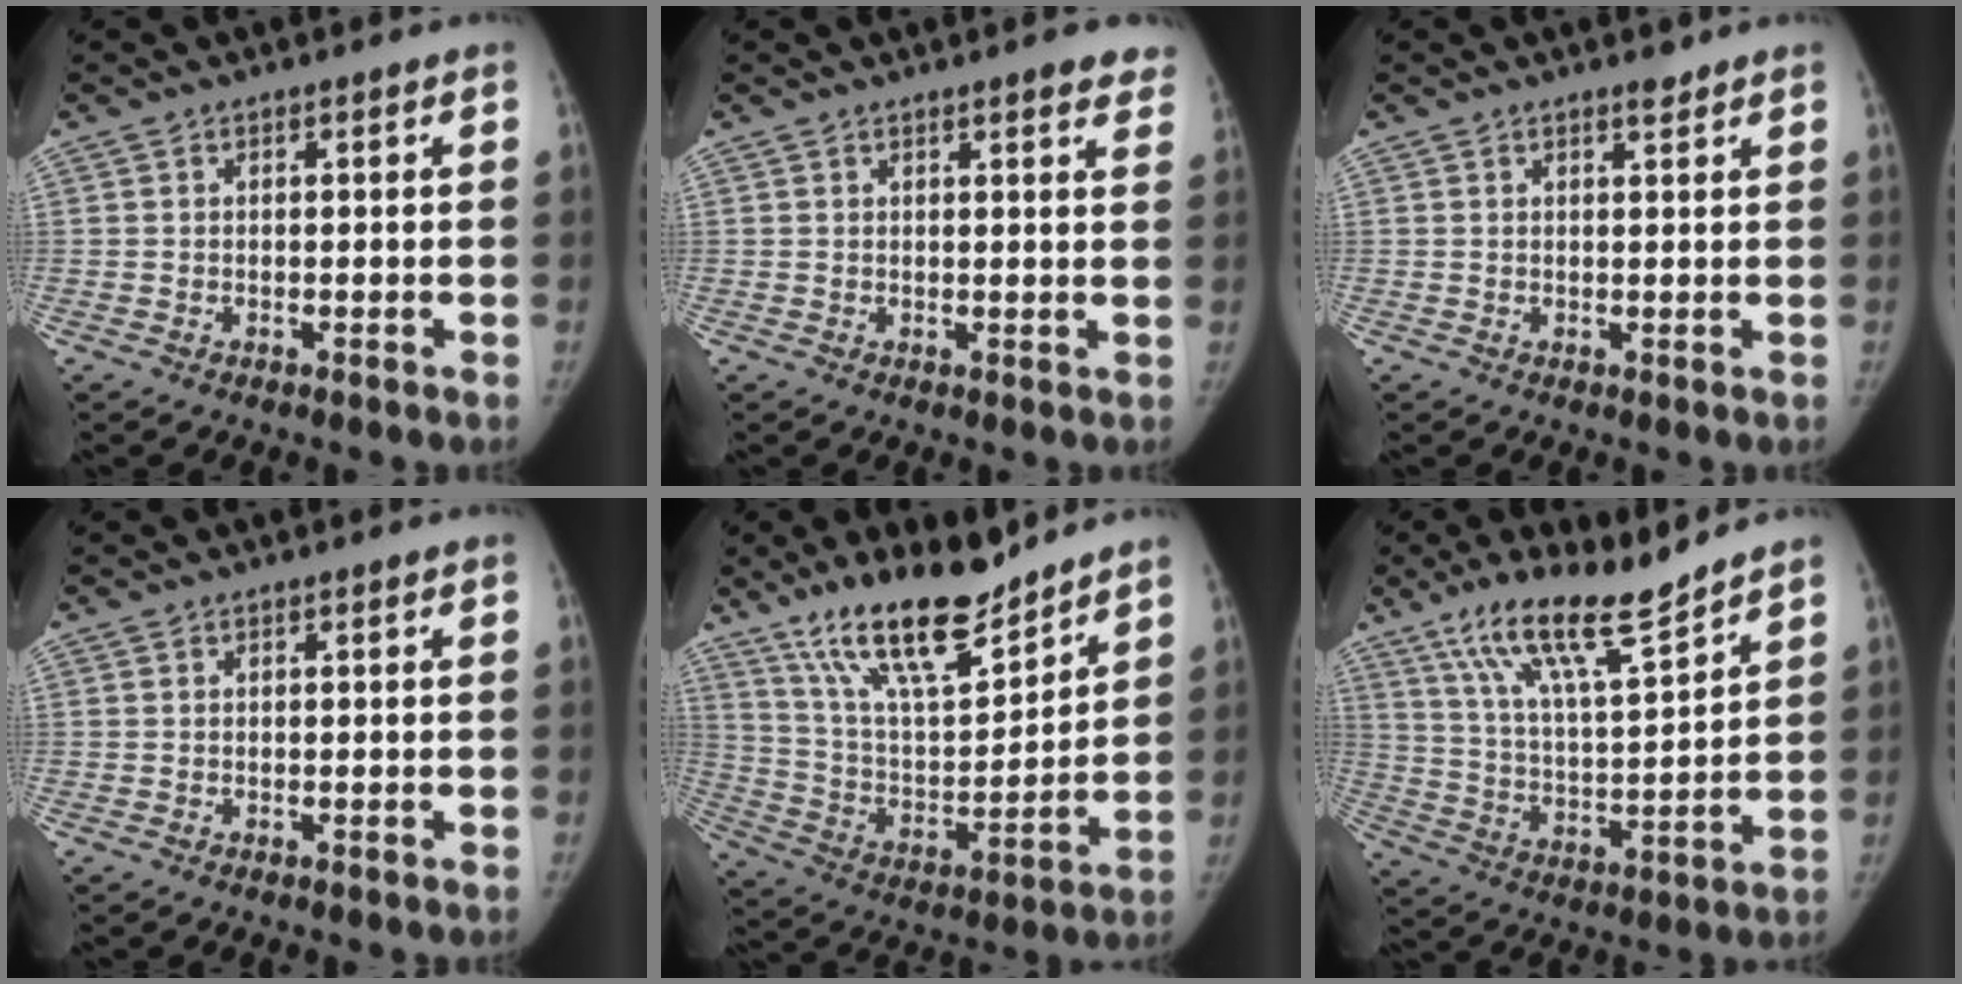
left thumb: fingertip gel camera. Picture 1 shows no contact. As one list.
[{"total": 5.2, "force": [4.0, 1.3, 3.0], "torque": [-0.008, -0.007, 0.037]}, {"total": 1.3, "force": [1.1, 0.4, 0.5], "torque": [0.000, -0.008, 0.016]}, {"total": 0.0}, {"total": 19.0, "force": [14.5, 5.8, 10.9], "torque": [-0.152, -0.080, 0.261]}, {"total": 14.9, "force": [11.3, 2.4, 9.4], "torque": [-0.156, -0.063, 0.212]}]